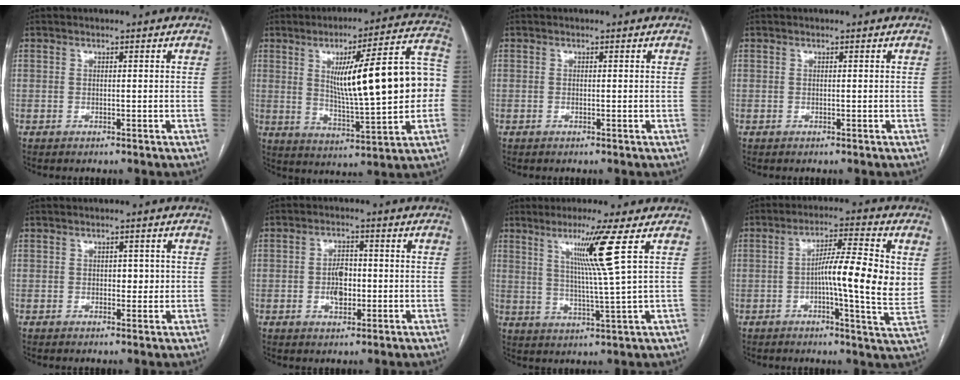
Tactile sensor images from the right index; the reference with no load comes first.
{"total": 20.0, "force": [1.7, 2.9, 19.8], "torque": [-0.285, 0.032, 0.031]}
{"total": 0.0}
{"total": 0.0}
{"total": 2.2, "force": [0.1, 1.4, 1.7], "torque": [-0.020, 0.002, 0.003]}
{"total": 4.4, "force": [-0.7, 2.6, 3.5], "torque": [-0.059, 0.003, -0.011]}
{"total": 8.7, "force": [3.6, -2.6, 7.5], "torque": [-0.137, -0.016, 0.071]}
{"total": 12.7, "force": [0.7, 0.8, 12.6], "torque": [-0.195, 0.007, 0.003]}